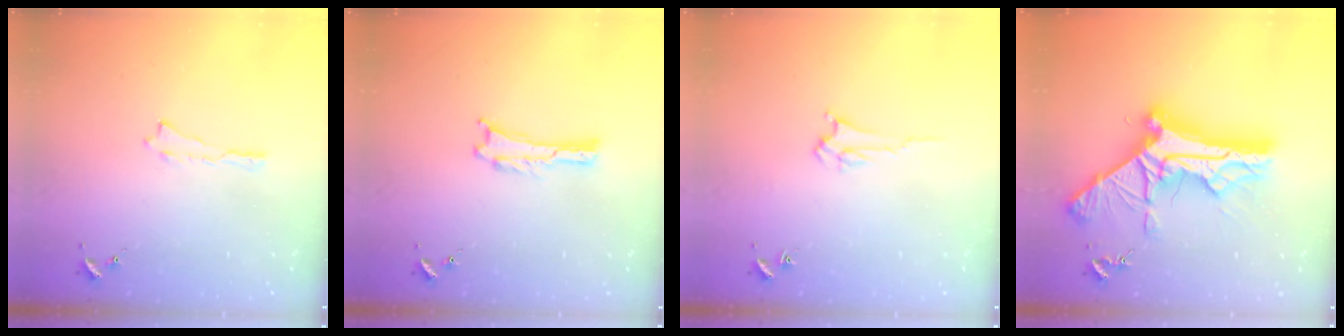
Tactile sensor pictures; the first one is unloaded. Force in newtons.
{"total": 0.0}
{"total": 2.8, "press": 2.8, "slide": 0.4}
{"total": 14.5, "press": 14.5, "slide": 1.5}